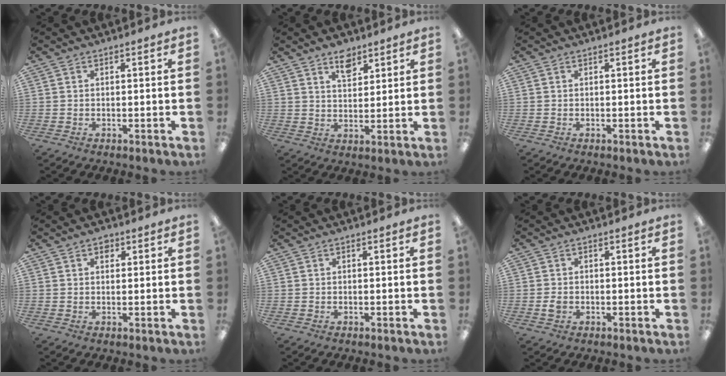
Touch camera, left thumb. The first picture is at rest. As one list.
[{"total": 6.1, "force": [4.5, 3.1, 2.8], "torque": [-0.026, -0.026, 0.075]}, {"total": 0.0}, {"total": 2.4, "force": [1.6, 1.6, 0.9], "torque": [0.003, -0.007, 0.023]}, {"total": 0.0}, {"total": 1.7, "force": [-0.4, 1.3, 1.1], "torque": [-0.020, 0.002, -0.008]}]